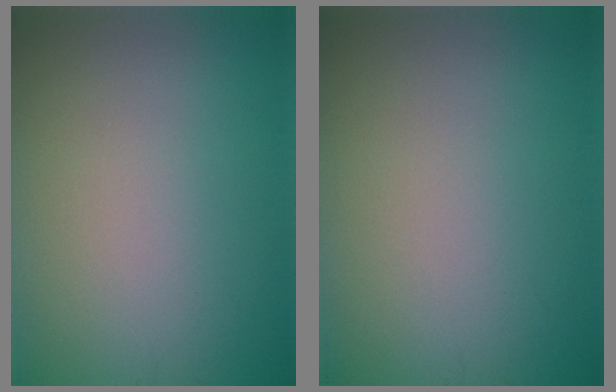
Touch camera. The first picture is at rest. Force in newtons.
{"total": 0.0}